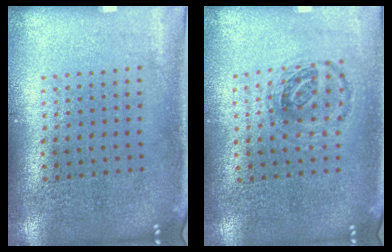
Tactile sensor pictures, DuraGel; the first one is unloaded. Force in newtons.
{"total": 1.0, "press": 1.0, "slide": 0.3}